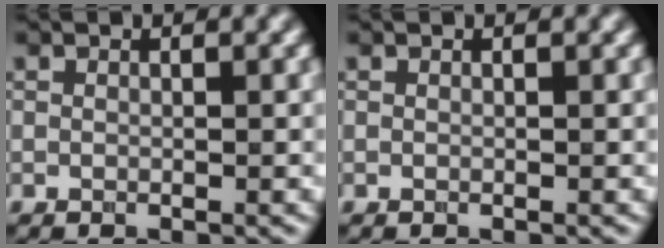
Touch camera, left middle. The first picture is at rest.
{"total": 0.0}